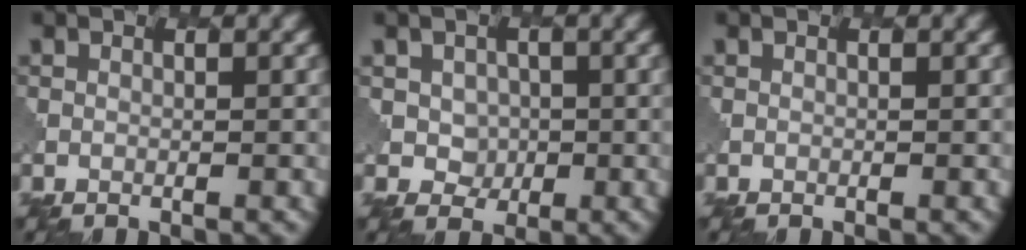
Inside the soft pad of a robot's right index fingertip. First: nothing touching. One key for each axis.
{"total": 2.4, "fx": 0.4, "fy": 2.2, "fz": 0.8, "tx": -0.015, "ty": -0.007, "tz": 0.008}
{"total": 0.0}